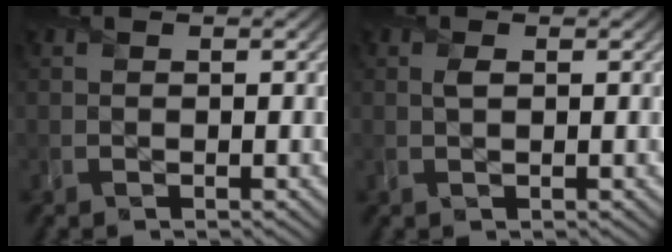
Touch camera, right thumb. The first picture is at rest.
{"total": 0.8, "force": [0.4, 0.4, 0.6], "torque": [-0.014, 0.001, 0.007]}